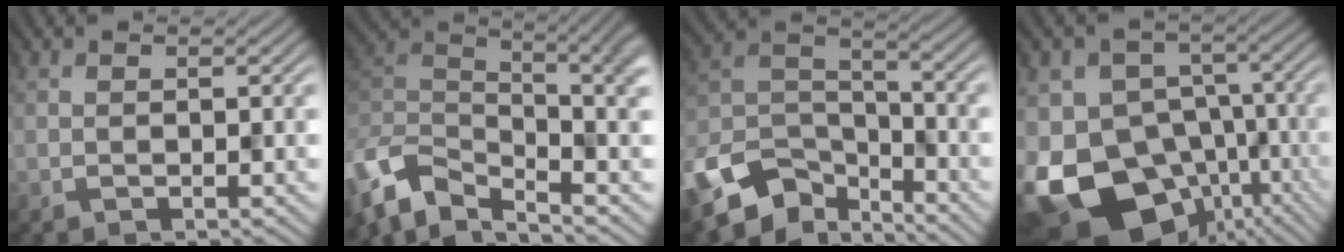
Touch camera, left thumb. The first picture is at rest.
{"total": 9.5, "force": [-4.6, 4.5, 7.0], "torque": [-0.138, -0.011, -0.096]}
{"total": 10.3, "force": [-7.8, 5.2, 4.4], "torque": [-0.096, -0.008, -0.151]}
{"total": 19.1, "force": [-8.6, 13.5, 10.4], "torque": [-0.213, -0.031, -0.097]}